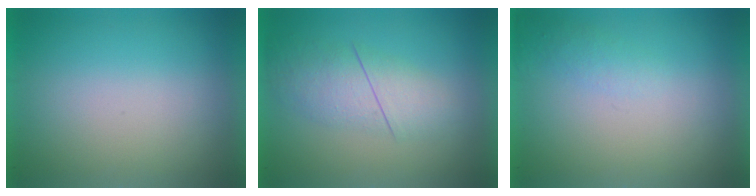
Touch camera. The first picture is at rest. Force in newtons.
{"total": 2.7}
{"total": 1.3}